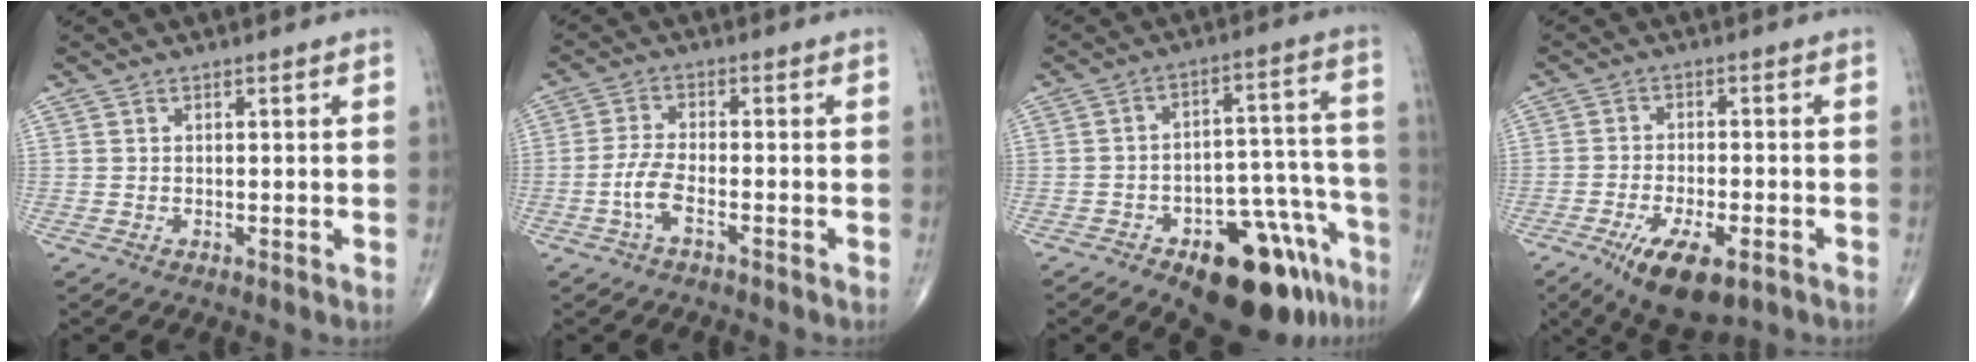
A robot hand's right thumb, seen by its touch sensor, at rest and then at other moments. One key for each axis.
{"total": 4.6, "fx": -2.1, "fy": 1.5, "fz": 3.8, "tx": -0.090, "ty": 0.018, "tz": -0.044}
{"total": 18.8, "fx": -11.3, "fy": 8.4, "fz": 12.5, "tx": -0.100, "ty": 0.097, "tz": -0.153}
{"total": 11.1, "fx": -5.8, "fy": 4.2, "fz": 8.4, "tx": -0.140, "ty": 0.003, "tz": -0.090}